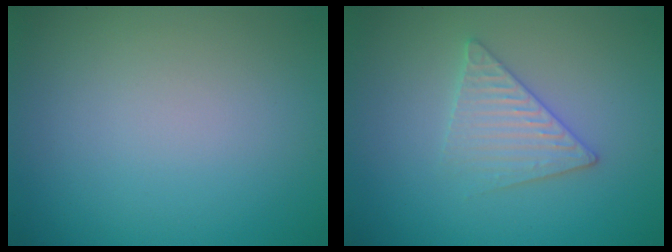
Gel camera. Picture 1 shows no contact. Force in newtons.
{"total": 3.0, "press": 3.0, "slide": 0.3}